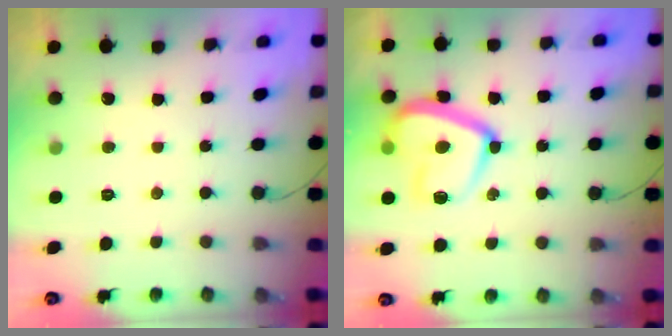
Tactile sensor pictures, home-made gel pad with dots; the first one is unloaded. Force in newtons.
{"total": 15.5, "press": 15.5, "slide": 1.2}